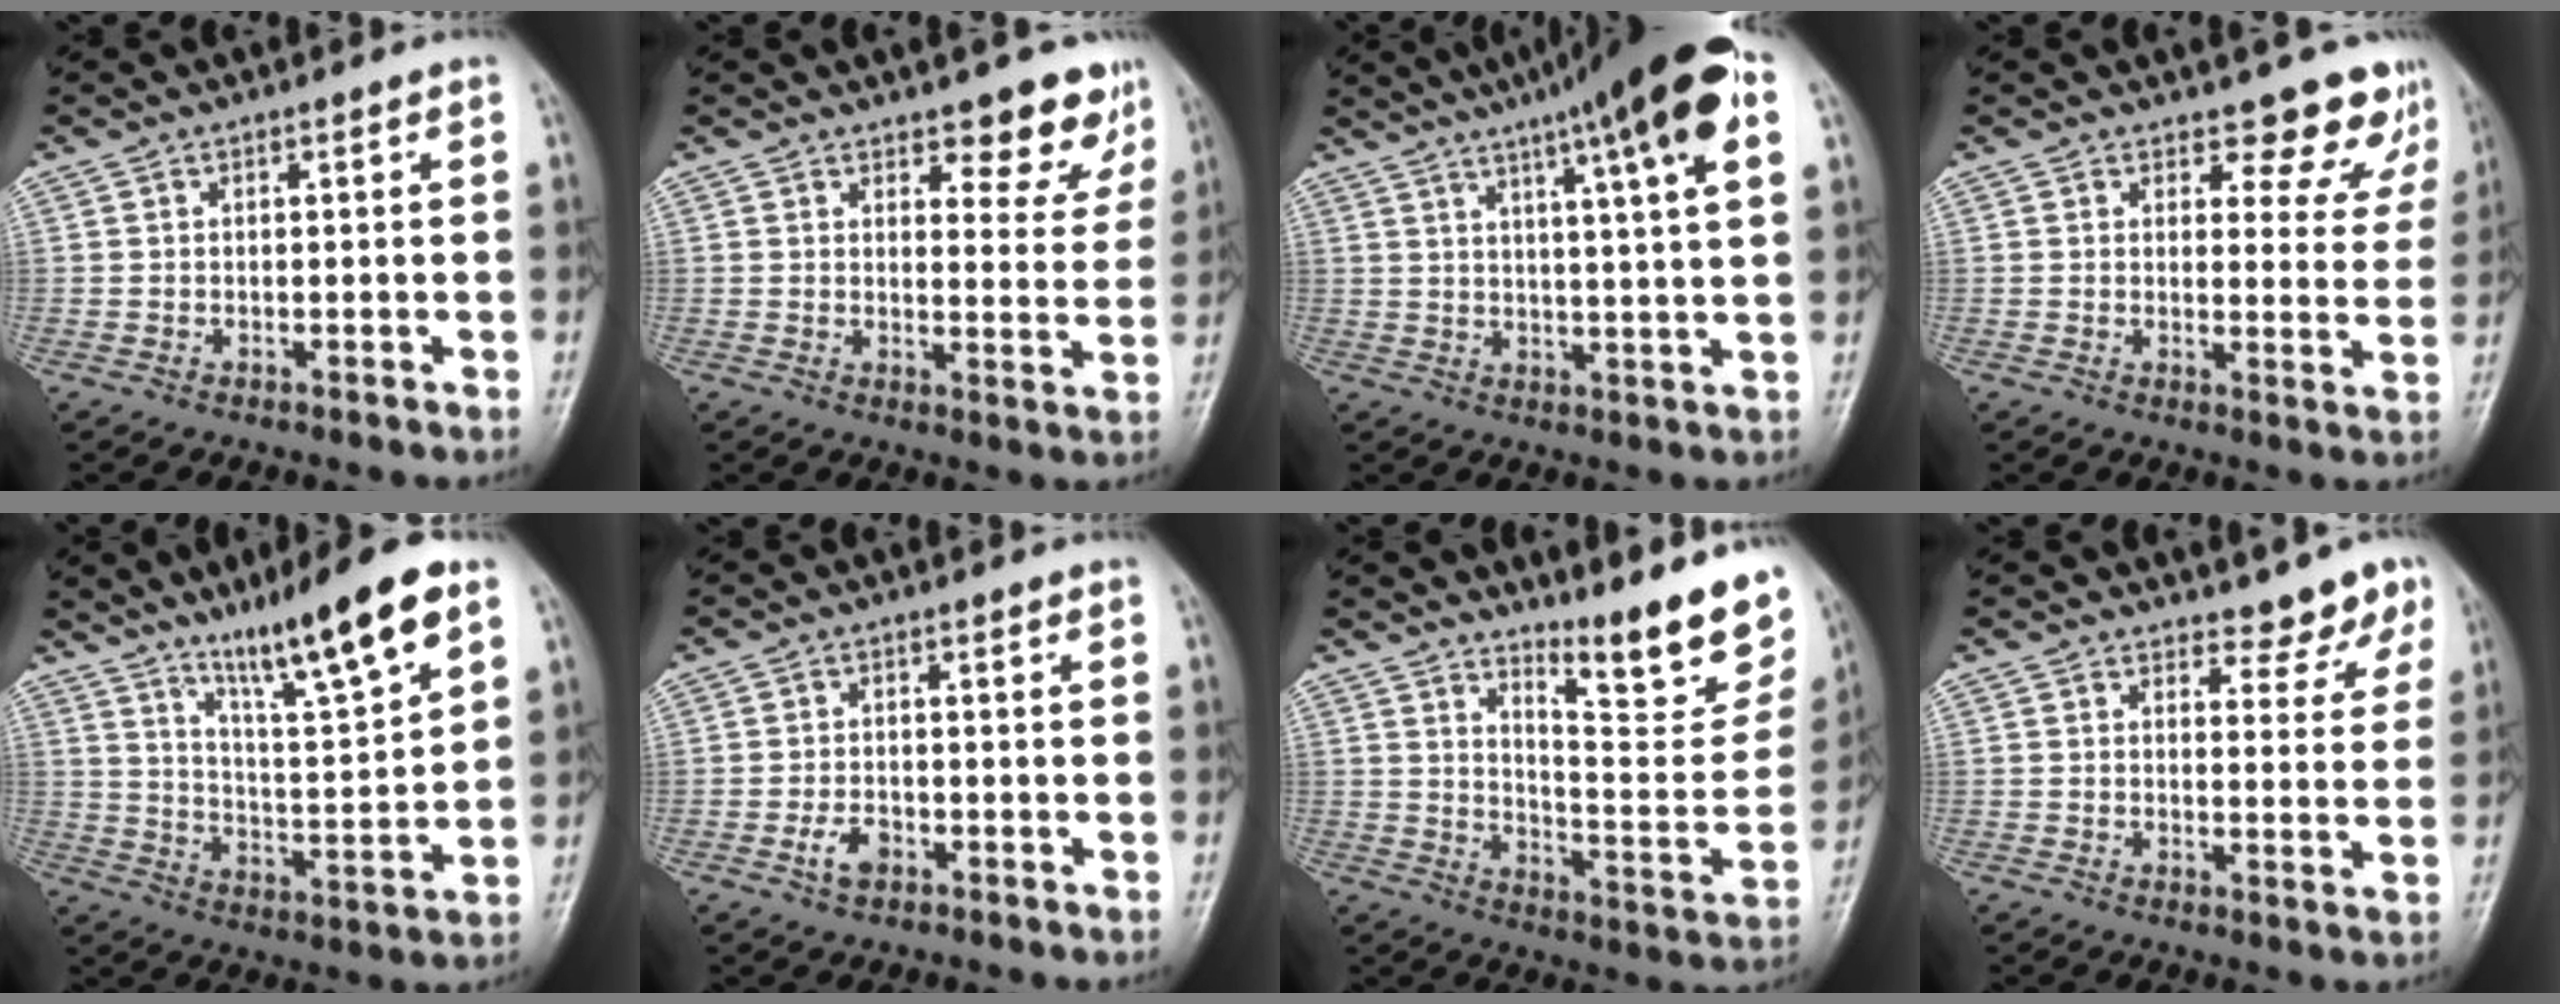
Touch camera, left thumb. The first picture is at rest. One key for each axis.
{"total": 7.9, "fx": 6.1, "fy": 3.4, "fz": 3.6, "tx": -0.005, "ty": -0.041, "tz": 0.070}
{"total": 18.2, "fx": 9.6, "fy": 2.2, "fz": 15.3, "tx": -0.224, "ty": -0.002, "tz": 0.130}
{"total": 8.5, "fx": 7.4, "fy": 3.6, "fz": 2.0, "tx": 0.019, "ty": -0.051, "tz": 0.070}
{"total": 15.7, "fx": 10.1, "fy": 1.8, "fz": 11.9, "tx": -0.187, "ty": -0.052, "tz": 0.174}
{"total": 3.2, "fx": -1.5, "fy": 2.0, "fz": 2.0, "tx": -0.037, "ty": 0.008, "tz": -0.026}
{"total": 18.8, "fx": 13.0, "fy": 4.4, "fz": 12.9, "tx": -0.134, "ty": -0.099, "tz": 0.192}
{"total": 5.4, "fx": 4.8, "fy": 2.2, "fz": 1.1, "tx": 0.016, "ty": -0.037, "tz": 0.047}